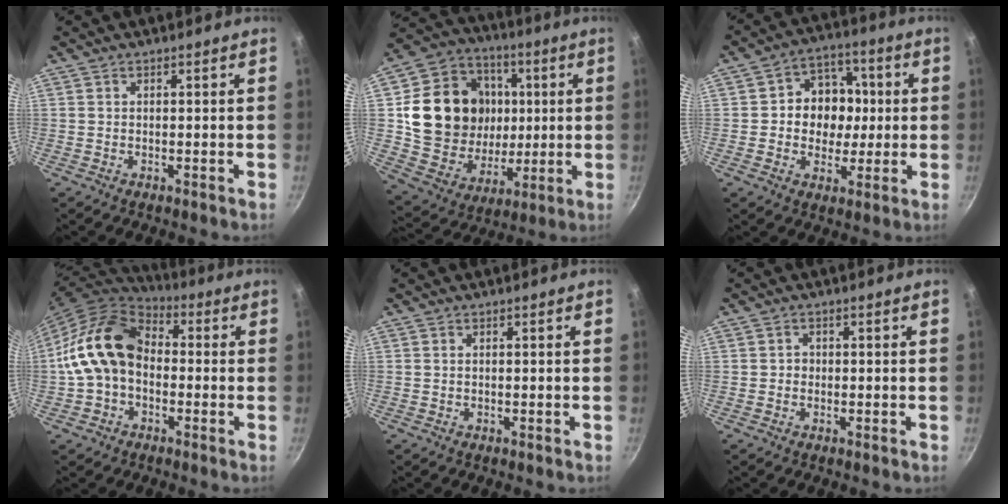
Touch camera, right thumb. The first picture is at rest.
{"total": 23.4, "force": [3.4, 19.2, 12.9], "torque": [-0.208, 0.010, 0.072]}
{"total": 11.4, "force": [0.5, 9.8, 5.9], "torque": [-0.043, 0.008, -0.002]}
{"total": 15.5, "force": [-0.8, 11.3, 10.7], "torque": [-0.169, 0.043, -0.031]}
{"total": 0.0}
{"total": 0.9, "force": [-0.1, 0.8, 0.2], "torque": [0.000, 0.002, -0.004]}